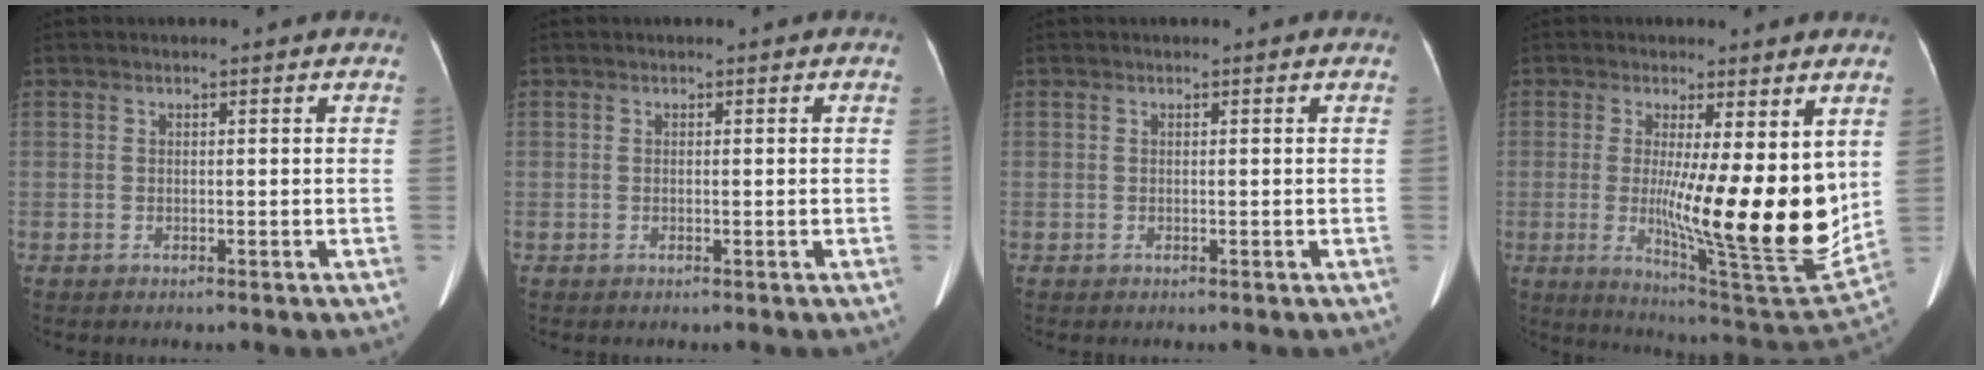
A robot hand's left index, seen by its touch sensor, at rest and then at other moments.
{"total": 0.0}
{"total": 0.0}
{"total": 16.1, "force": [0.8, 1.8, 16.0], "torque": [-0.239, -0.044, 0.018]}